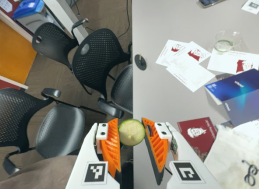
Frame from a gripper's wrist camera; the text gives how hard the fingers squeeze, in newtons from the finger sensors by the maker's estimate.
{"total": 9.7, "left": 9.7, "right": 9.7}